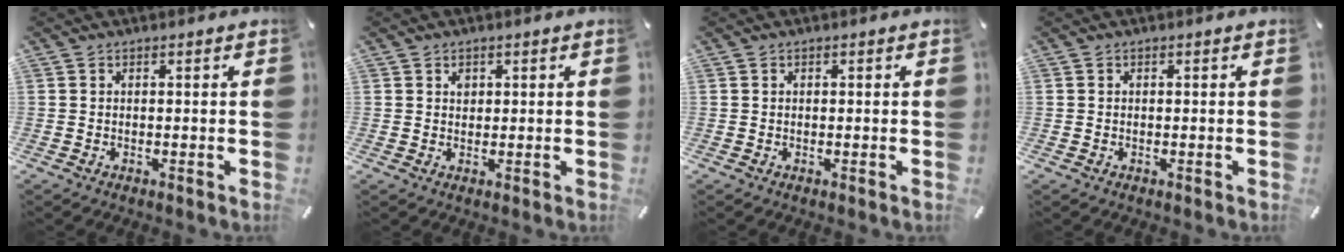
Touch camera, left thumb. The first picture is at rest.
{"total": 1.4, "force": [0.5, 1.3, 0.4], "torque": [0.007, -0.004, 0.006]}
{"total": 0.0}
{"total": 0.0}